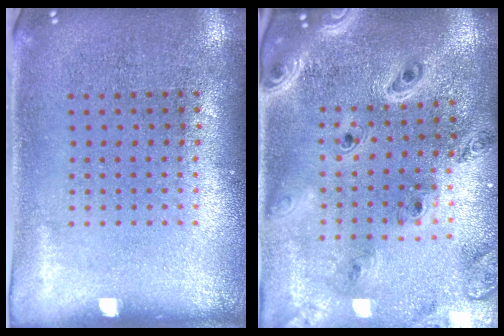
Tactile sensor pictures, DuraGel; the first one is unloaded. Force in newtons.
{"total": 2.3, "press": 2.1, "slide": 1.0}